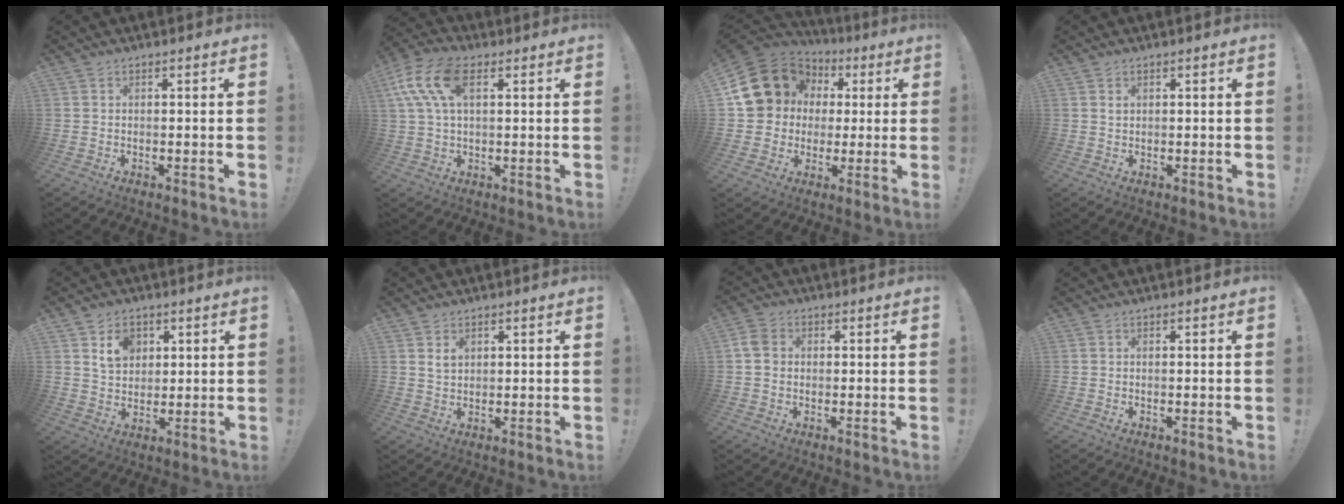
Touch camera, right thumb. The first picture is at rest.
{"total": 13.4, "force": [4.7, 7.4, 10.1], "torque": [-0.204, 0.003, 0.090]}
{"total": 18.2, "force": [5.3, 15.7, 7.6], "torque": [-0.119, -0.015, 0.130]}
{"total": 0.8, "force": [0.5, 0.5, 0.4], "torque": [0.005, -0.007, 0.007]}
{"total": 8.7, "force": [4.2, 6.8, 3.4], "torque": [-0.042, -0.018, 0.081]}
{"total": 2.7, "force": [1.5, 1.7, 1.5], "torque": [-0.018, -0.005, 0.026]}
{"total": 6.4, "force": [0.8, 5.2, 3.7], "torque": [-0.077, 0.013, 0.017]}
{"total": 0.0}